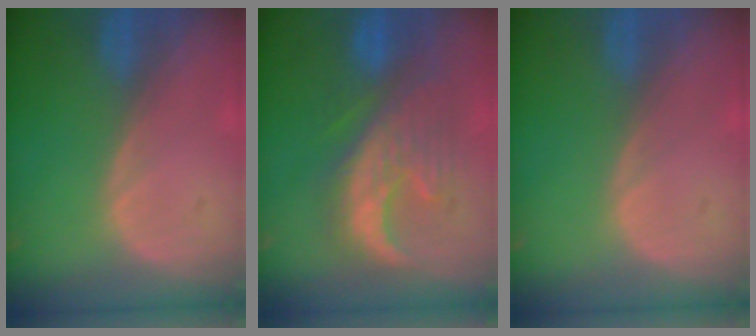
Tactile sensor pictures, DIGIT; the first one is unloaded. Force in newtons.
{"total": 9.5, "press": 9.4, "slide": 1.2}
{"total": 0.0}